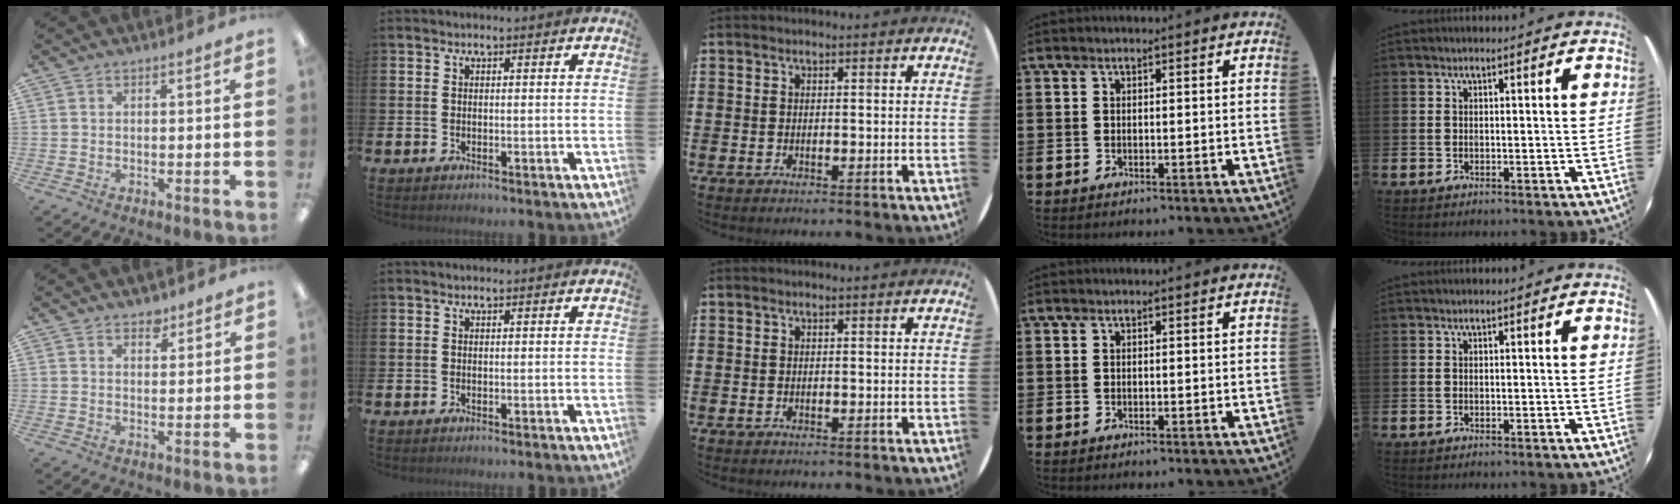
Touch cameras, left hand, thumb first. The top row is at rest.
{"thumb": {"total": 3.1, "force": [2.5, 1.6, 0.7], "torque": [0.008, -0.014, 0.043]}}